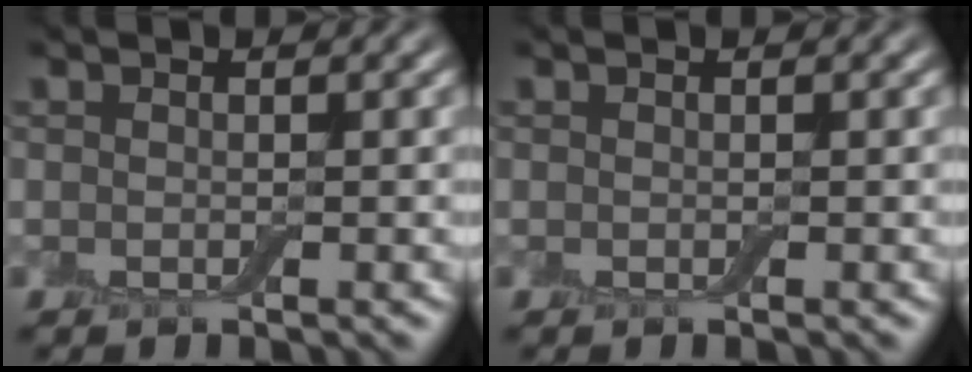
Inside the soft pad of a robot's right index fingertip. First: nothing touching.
{"total": 0.0}